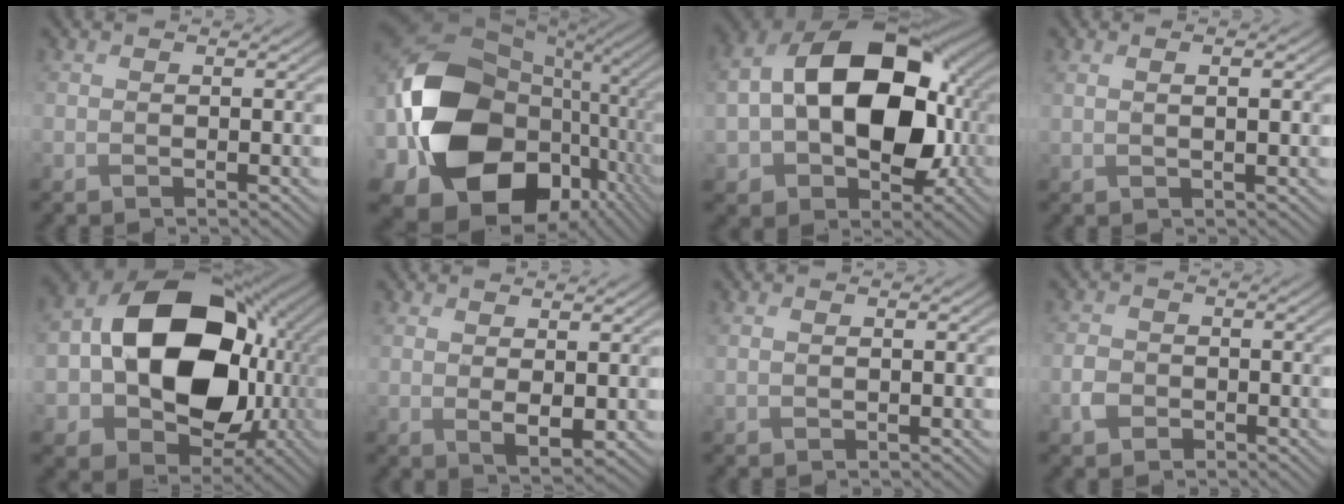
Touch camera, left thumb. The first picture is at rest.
{"total": 20.9, "force": [-1.2, 15.2, 14.4], "torque": [-0.338, -0.011, -0.013]}
{"total": 17.6, "force": [0.6, 11.7, 13.1], "torque": [-0.227, 0.003, 0.017]}
{"total": 2.2, "force": [0.9, 0.4, 1.9], "torque": [-0.028, -0.004, 0.018]}
{"total": 18.6, "force": [0.5, 13.9, 12.3], "torque": [-0.224, -0.025, 0.019]}
{"total": 3.1, "force": [1.4, 0.9, 2.6], "torque": [-0.061, -0.010, 0.033]}
{"total": 0.9, "force": [0.5, 0.1, 0.8], "torque": [-0.018, 0.002, 0.012]}
{"total": 2.1, "force": [-0.9, 1.7, 0.9], "torque": [-0.019, -0.001, -0.024]}